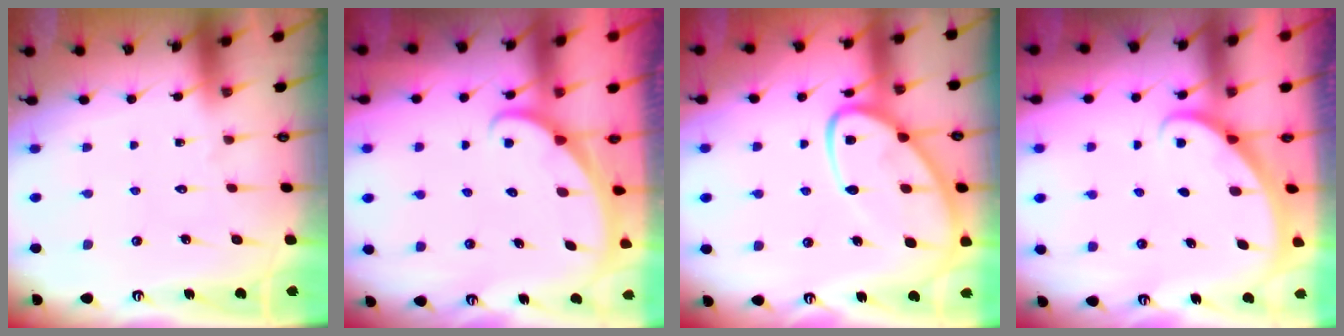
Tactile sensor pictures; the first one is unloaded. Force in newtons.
{"total": 1.8, "press": 1.8, "slide": 0.1}
{"total": 13.3, "press": 13.2, "slide": 1.1}
{"total": 2.0, "press": 2.0, "slide": 0.1}